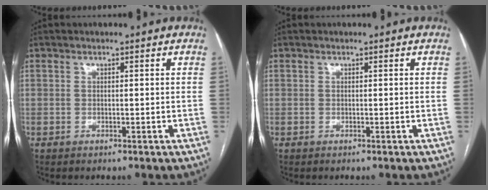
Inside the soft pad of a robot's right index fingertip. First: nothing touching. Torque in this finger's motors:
{"motor_torque": [0.00, 0.00, 0.00, 0.00]}